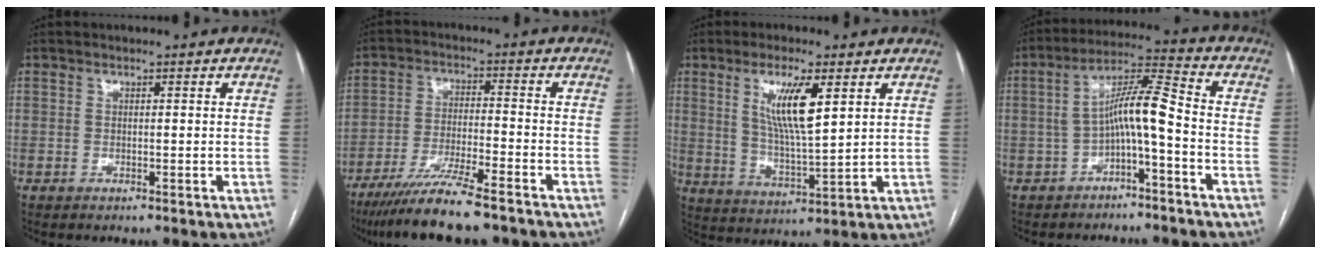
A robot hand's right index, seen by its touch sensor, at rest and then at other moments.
{"total": 10.5, "force": [-8.4, 0.2, 6.3], "torque": [-0.104, -0.030, -0.142]}
{"total": 9.3, "force": [3.7, 1.3, 8.5], "torque": [-0.160, -0.006, 0.073]}
{"total": 7.8, "force": [-2.2, 0.8, 7.5], "torque": [-0.131, 0.036, -0.038]}